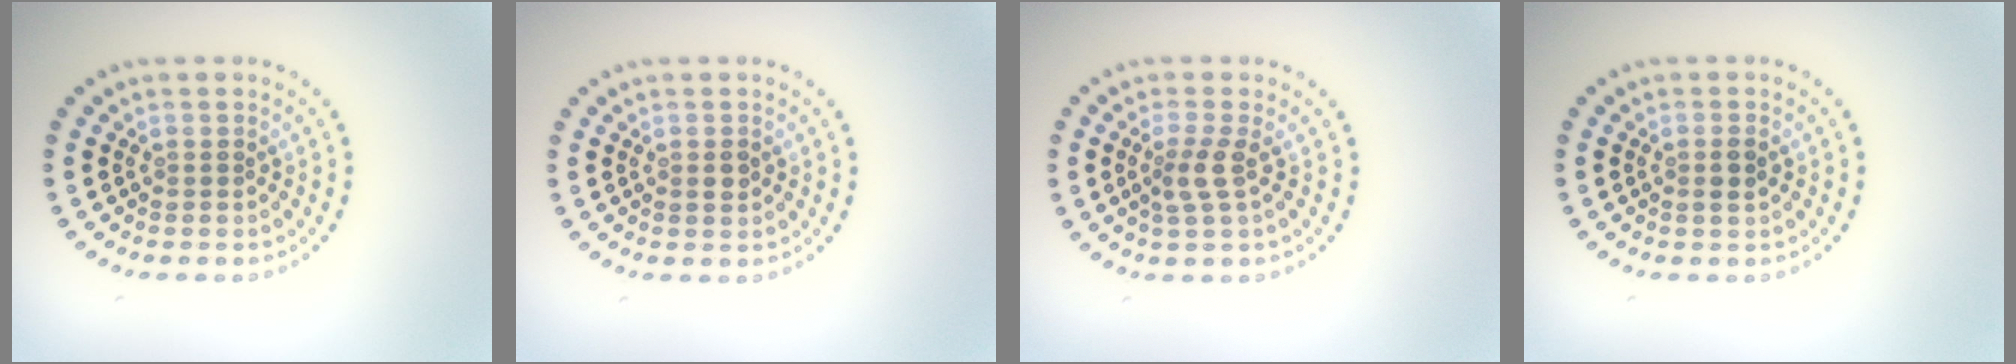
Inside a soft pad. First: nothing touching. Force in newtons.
{"total": 1.0, "press": 1.0, "slide": 0.3}
{"total": 2.1, "press": 1.6, "slide": 1.4}
{"total": 1.1, "press": 1.0, "slide": 0.2}